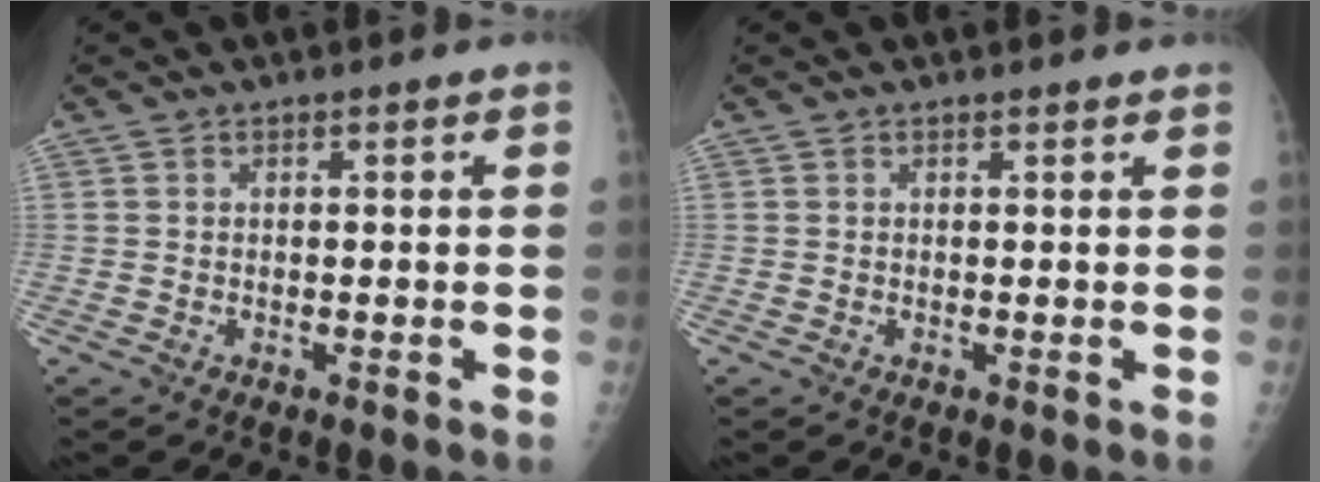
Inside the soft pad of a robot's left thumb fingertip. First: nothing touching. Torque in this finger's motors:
{"motor_torque": [0.50, -0.02, -0.18, -0.11, 0.00]}